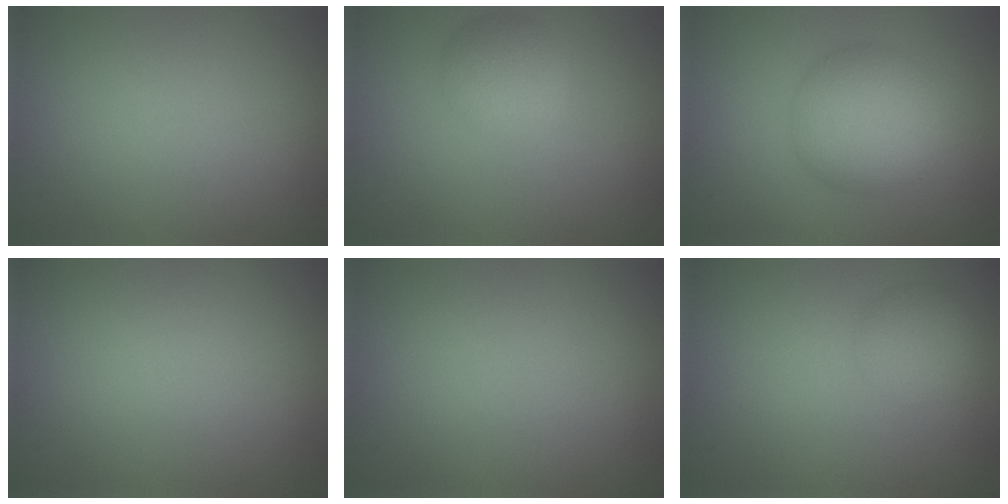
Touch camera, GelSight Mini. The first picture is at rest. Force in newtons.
{"total": 3.0, "press": 3.0, "slide": 0.1}
{"total": 6.2, "press": 6.2, "slide": 0.0}
{"total": 0.0}
{"total": 0.0}
{"total": 2.1, "press": 2.1, "slide": 0.2}